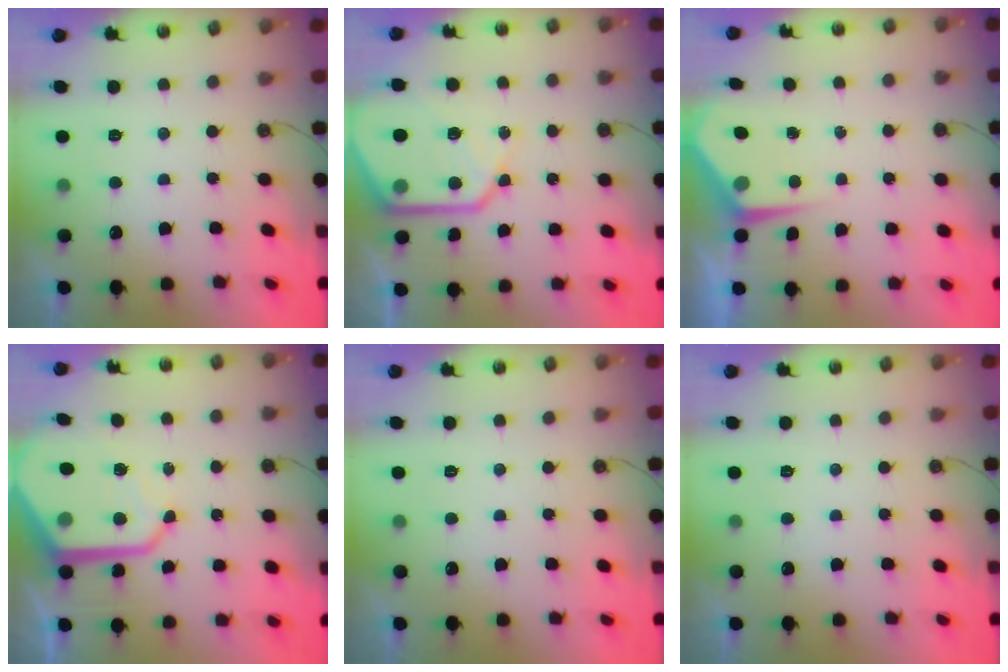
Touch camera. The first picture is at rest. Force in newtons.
{"total": 17.0, "press": 16.9, "slide": 1.5}
{"total": 4.8, "press": 4.8, "slide": 0.4}
{"total": 13.5, "press": 13.4, "slide": 1.0}
{"total": 0.0}
{"total": 0.0}